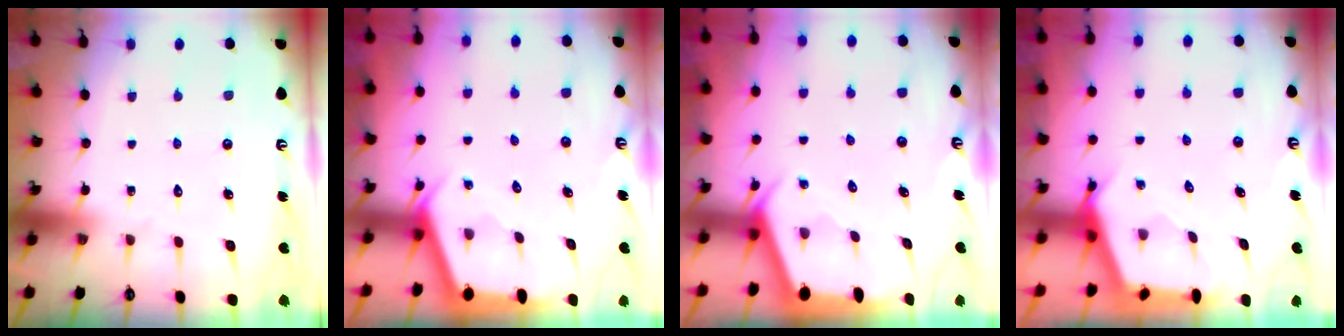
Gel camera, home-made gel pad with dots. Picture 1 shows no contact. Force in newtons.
{"total": 2.8, "press": 2.8, "slide": 0.1}
{"total": 2.2, "press": 2.2, "slide": 0.3}
{"total": 2.7, "press": 2.7, "slide": 0.3}